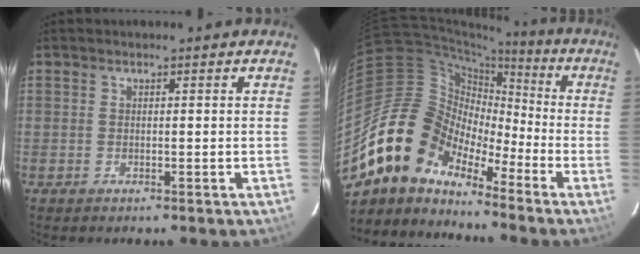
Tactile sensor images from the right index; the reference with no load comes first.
{"total": 15.1, "force": [-11.7, 8.1, 5.1], "torque": [-0.101, 0.024, -0.233]}